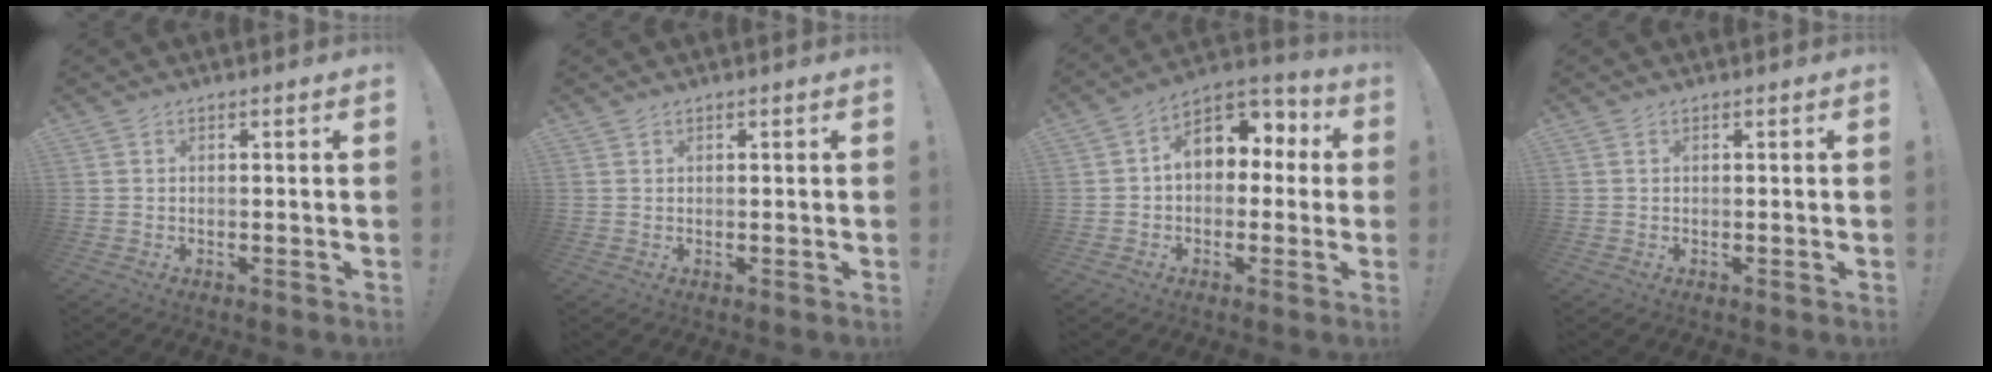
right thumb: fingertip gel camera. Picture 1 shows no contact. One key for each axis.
{"total": 0.0}
{"total": 10.9, "fx": 2.4, "fy": 8.2, "fz": 6.9, "tx": -0.094, "ty": 0.001, "tz": 0.049}
{"total": 0.0}